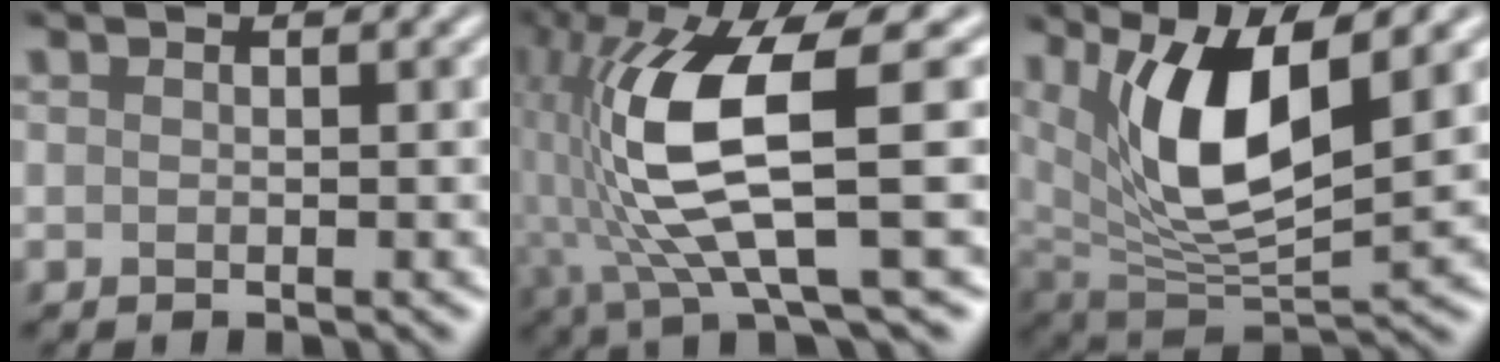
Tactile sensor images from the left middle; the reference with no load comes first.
{"total": 10.8, "force": [-0.4, 2.5, 10.5], "torque": [-0.213, -0.001, -0.004]}
{"total": 9.1, "force": [3.4, 3.2, 7.8], "torque": [-0.149, -0.018, 0.062]}